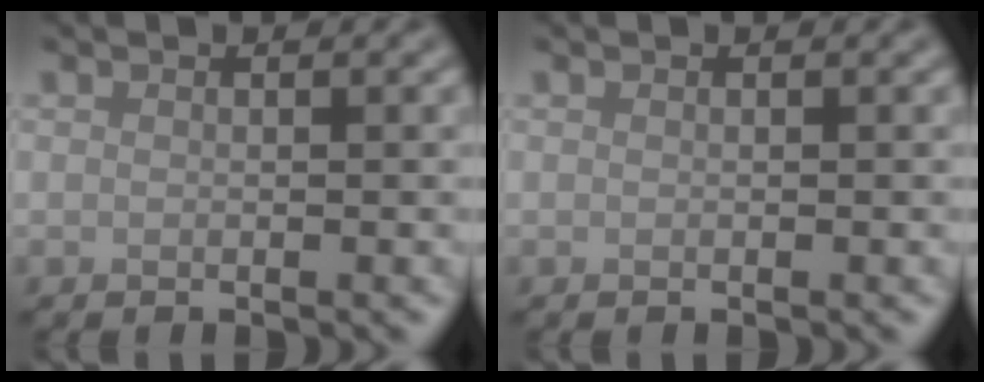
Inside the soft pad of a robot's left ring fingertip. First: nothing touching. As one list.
[{"total": 0.0}]